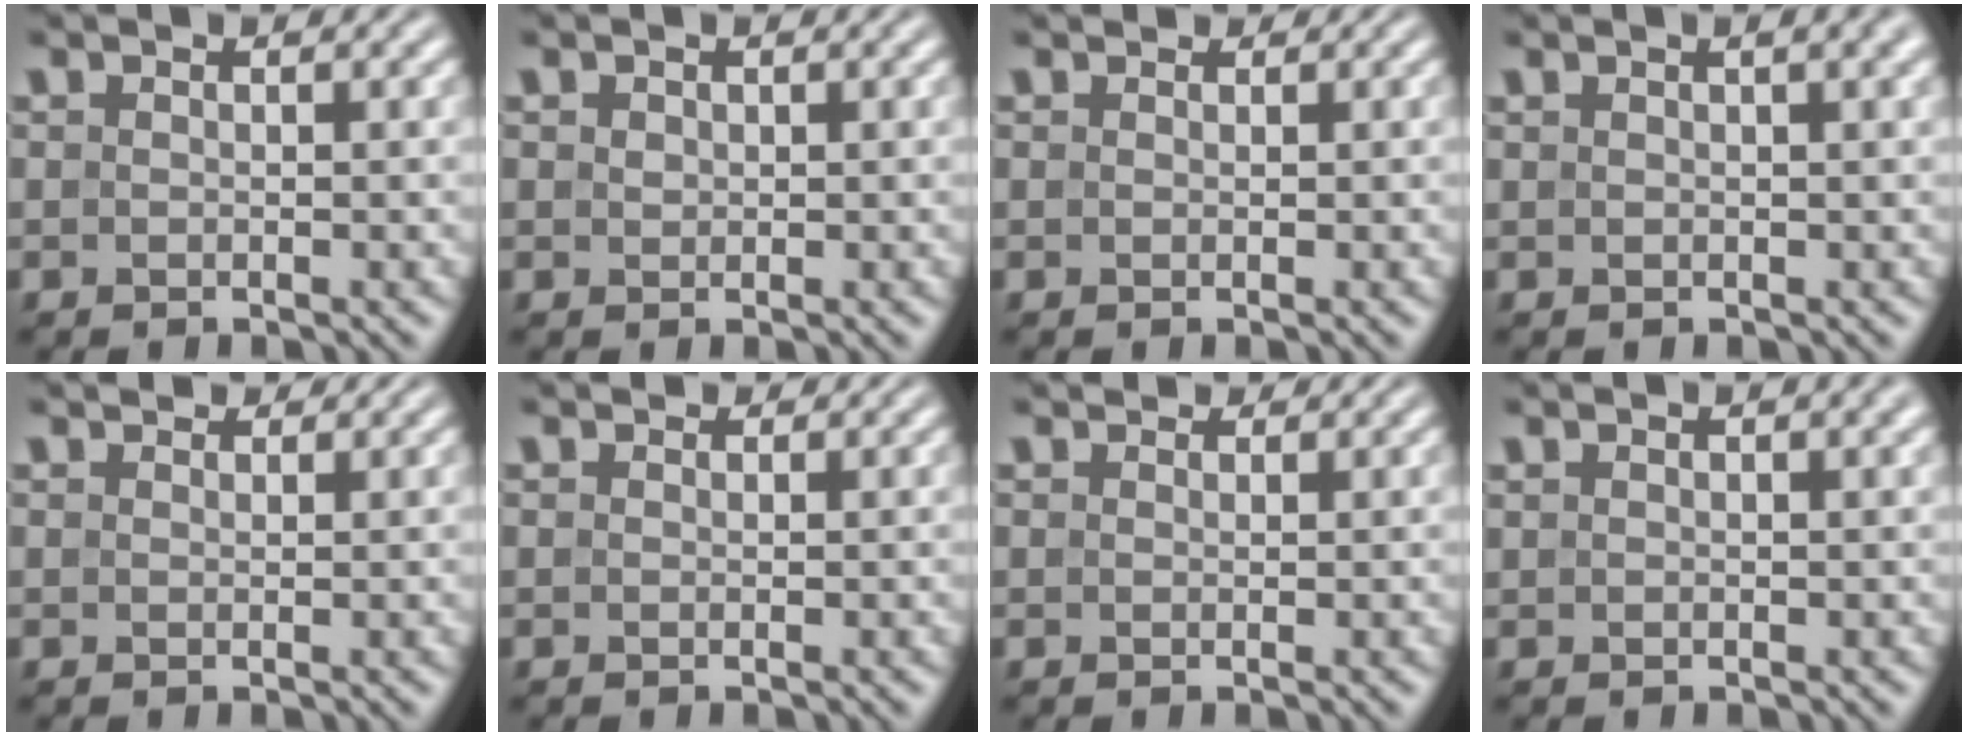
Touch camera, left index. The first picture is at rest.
{"total": 0.7, "force": [0.5, 0.5, 0.2], "torque": [-0.005, -0.001, 0.010]}
{"total": 1.5, "force": [1.3, 0.5, 0.4], "torque": [-0.012, -0.004, 0.013]}
{"total": 5.1, "force": [2.7, 2.2, 3.8], "torque": [-0.027, 0.027, 0.008]}
{"total": 2.1, "force": [1.9, 0.7, 0.7], "torque": [-0.015, -0.003, 0.026]}
{"total": 1.3, "force": [1.2, 0.4, 0.4], "torque": [-0.013, -0.002, 0.010]}
{"total": 2.4, "force": [2.1, 0.8, 0.8], "torque": [-0.017, -0.005, 0.027]}
{"total": 3.0, "force": [1.8, 1.1, 2.1], "torque": [-0.022, 0.010, 0.021]}